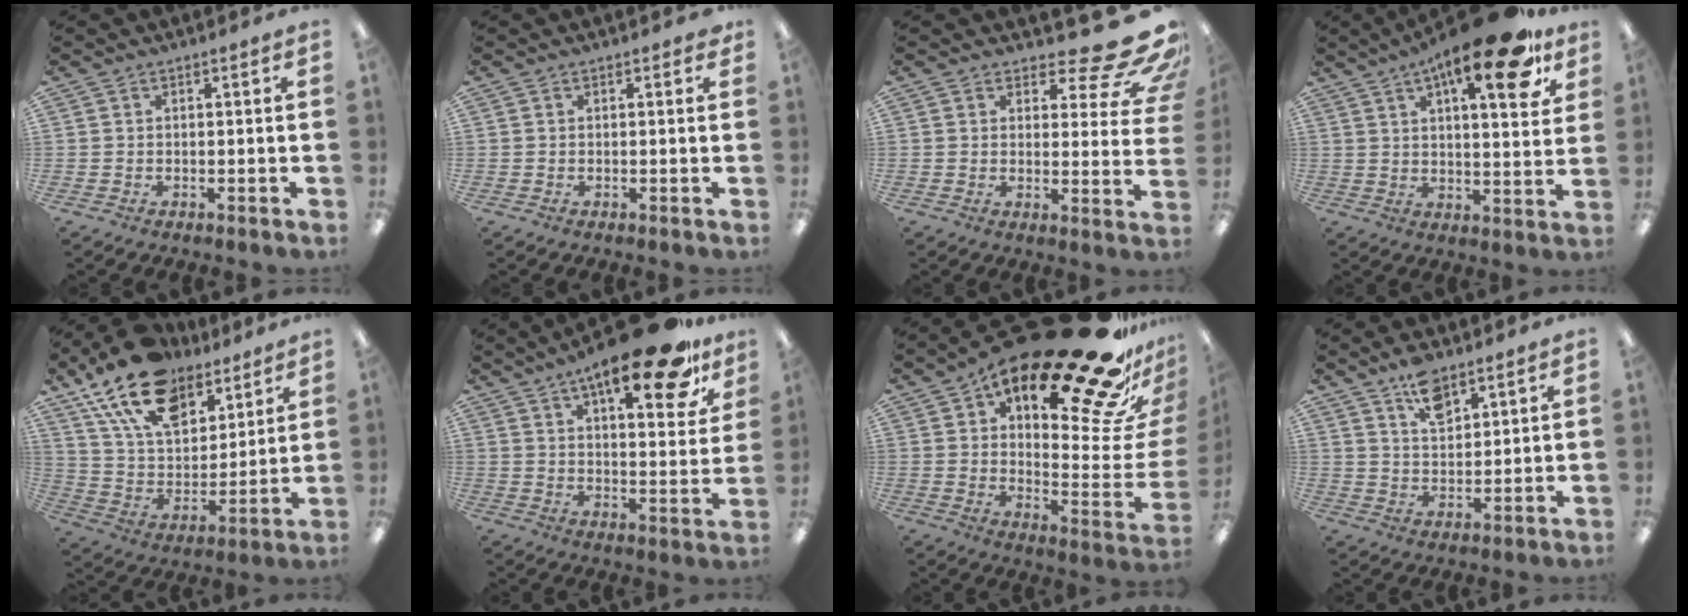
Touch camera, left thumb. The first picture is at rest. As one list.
[{"total": 0.6, "force": [0.2, 0.5, 0.3], "torque": [0.001, 0.000, 0.001]}, {"total": 12.9, "force": [8.8, 4.6, 8.3], "torque": [-0.099, -0.068, 0.147]}, {"total": 19.2, "force": [11.0, 5.9, 14.6], "torque": [-0.208, -0.050, 0.166]}, {"total": 19.6, "force": [13.2, 10.7, 9.8], "torque": [-0.184, -0.066, 0.242]}, {"total": 20.0, "force": [13.3, 5.9, 13.6], "torque": [-0.193, -0.075, 0.209]}, {"total": 27.4, "force": [18.8, 8.0, 18.3], "torque": [-0.233, -0.140, 0.302]}, {"total": 8.3, "force": [5.8, 4.1, 4.3], "torque": [-0.067, -0.027, 0.103]}]